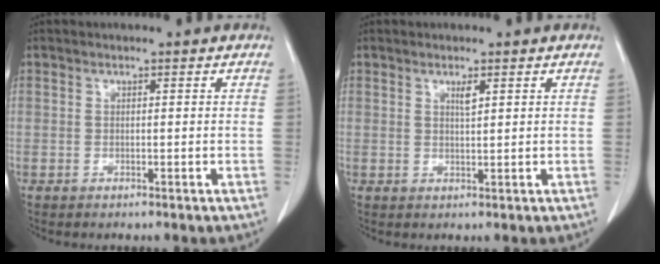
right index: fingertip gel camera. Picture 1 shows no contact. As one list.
[{"total": 1.4, "force": [0.8, 0.1, 1.2], "torque": [-0.022, -0.004, 0.014]}]